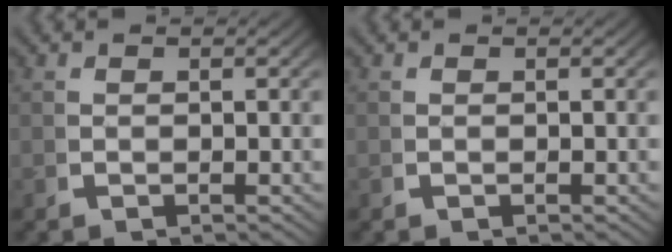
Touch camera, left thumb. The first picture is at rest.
{"total": 0.0}